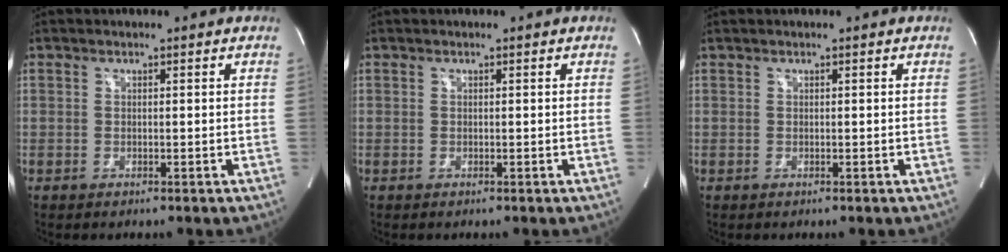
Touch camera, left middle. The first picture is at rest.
{"total": 0.0}
{"total": 0.0}